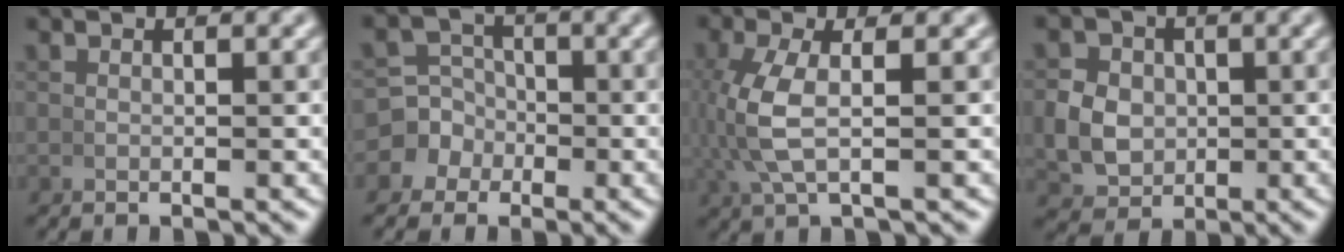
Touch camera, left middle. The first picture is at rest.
{"total": 7.3, "force": [-1.6, 6.8, 2.1], "torque": [-0.050, -0.018, -0.032]}
{"total": 4.0, "force": [0.4, 1.1, 3.8], "torque": [-0.098, -0.001, 0.016]}
{"total": 6.3, "force": [-0.3, 5.6, 2.9], "torque": [-0.069, -0.025, 0.006]}